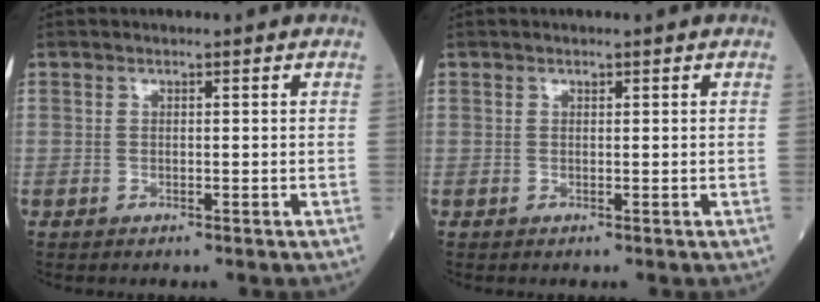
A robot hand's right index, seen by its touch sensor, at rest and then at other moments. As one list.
[{"total": 0.0}]